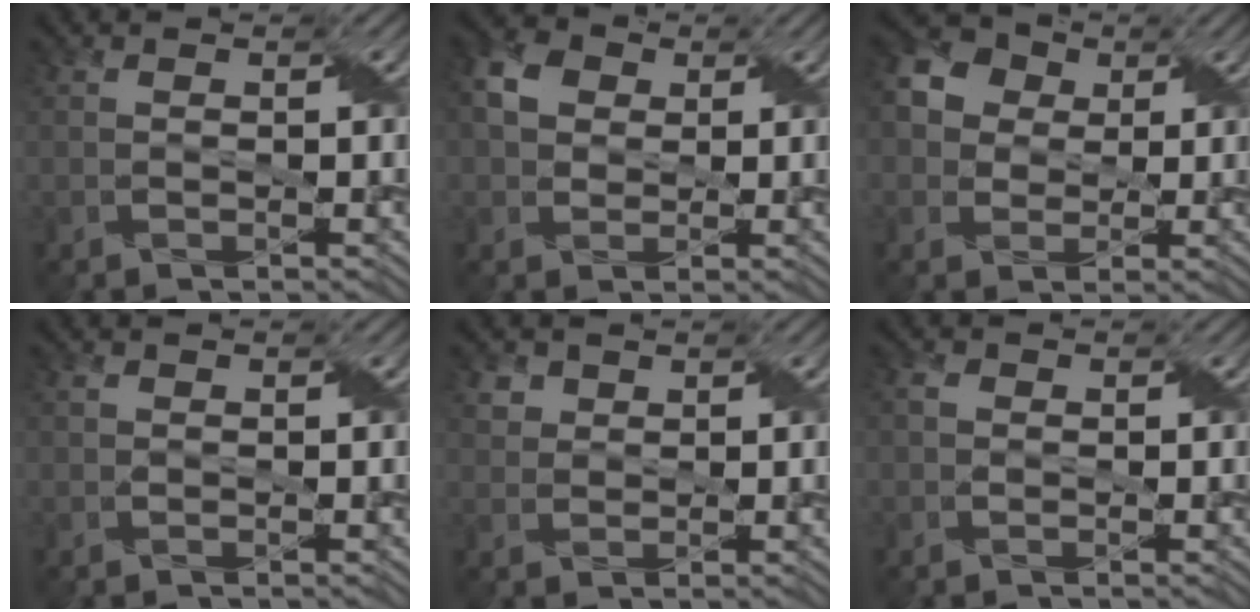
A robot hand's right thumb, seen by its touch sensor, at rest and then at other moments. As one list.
[{"total": 5.3, "force": [1.3, 4.2, 2.8], "torque": [-0.075, 0.013, 0.017]}, {"total": 8.4, "force": [2.4, 7.1, 3.8], "torque": [-0.115, 0.036, 0.025]}, {"total": 0.6, "force": [0.2, 0.6, 0.2], "torque": [-0.008, 0.001, 0.001]}, {"total": 2.4, "force": [1.5, 1.8, 0.6], "torque": [-0.022, -0.007, 0.037]}, {"total": 1.3, "force": [0.0, 1.1, 0.7], "torque": [-0.016, 0.003, -0.004]}]